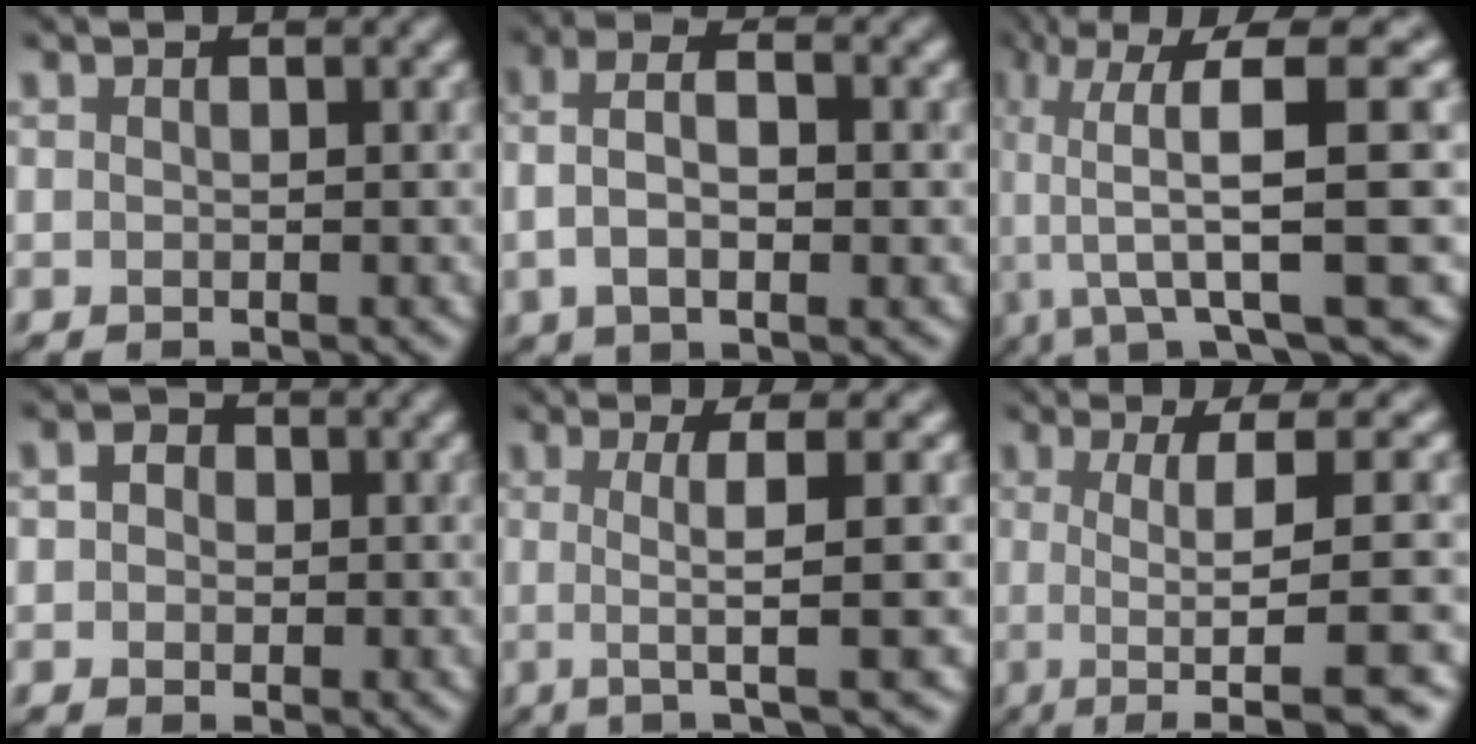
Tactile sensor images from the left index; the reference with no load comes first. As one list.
[{"total": 3.8, "force": [0.0, 1.6, 3.4], "torque": [-0.079, 0.019, 0.008]}, {"total": 10.8, "force": [1.2, 2.3, 10.5], "torque": [-0.186, 0.031, 0.047]}, {"total": 1.4, "force": [0.0, 1.3, 0.4], "torque": [-0.008, 0.013, 0.004]}, {"total": 5.3, "force": [0.2, 0.4, 5.3], "torque": [-0.091, 0.019, 0.013]}, {"total": 8.4, "force": [-1.0, 1.6, 8.2], "torque": [-0.093, 0.016, -0.010]}]